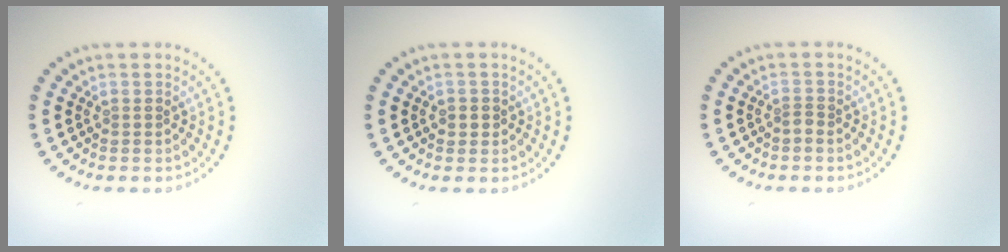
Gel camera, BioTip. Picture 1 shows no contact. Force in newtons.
{"total": 1.2, "press": 1.2, "slide": 0.3}
{"total": 0.8, "press": 0.4, "slide": 0.6}